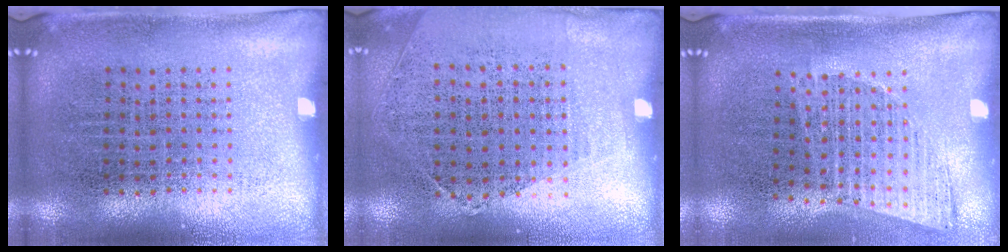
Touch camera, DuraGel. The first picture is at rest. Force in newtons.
{"total": 1.2, "press": 1.0, "slide": 0.7}
{"total": 1.2, "press": 1.0, "slide": 0.6}